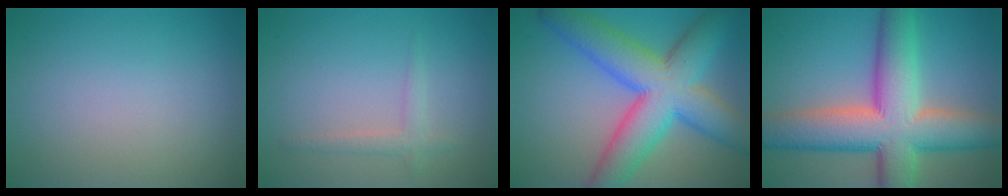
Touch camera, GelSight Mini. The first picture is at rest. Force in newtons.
{"total": 1.6, "press": 1.6, "slide": 0.1}
{"total": 10.8, "press": 10.8, "slide": 0.2}
{"total": 12.0, "press": 12.0, "slide": 0.6}